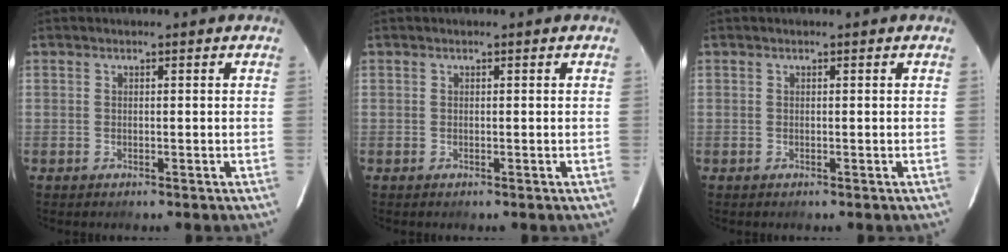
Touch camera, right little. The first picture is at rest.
{"total": 0.0}
{"total": 0.0}